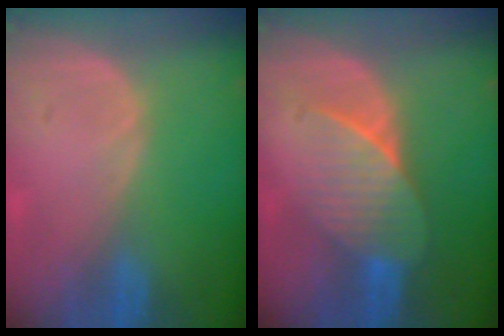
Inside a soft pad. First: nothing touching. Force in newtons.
{"total": 7.2, "press": 6.7, "slide": 2.5}